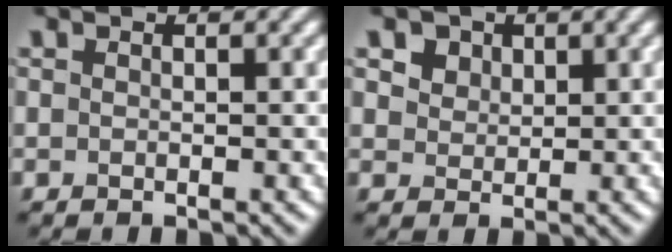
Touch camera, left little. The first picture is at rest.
{"total": 5.2, "force": [3.1, 3.5, 2.3], "torque": [-0.063, 0.008, 0.046]}